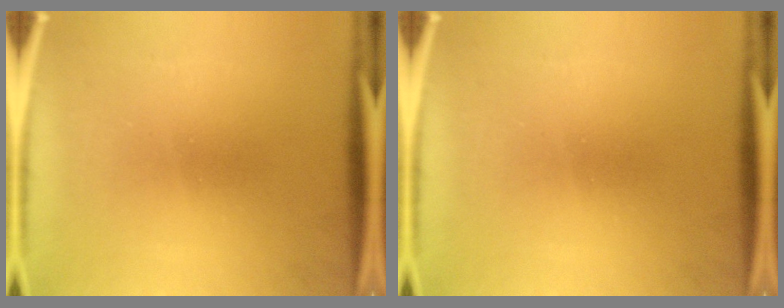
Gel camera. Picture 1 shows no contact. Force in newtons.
{"total": 0.0}